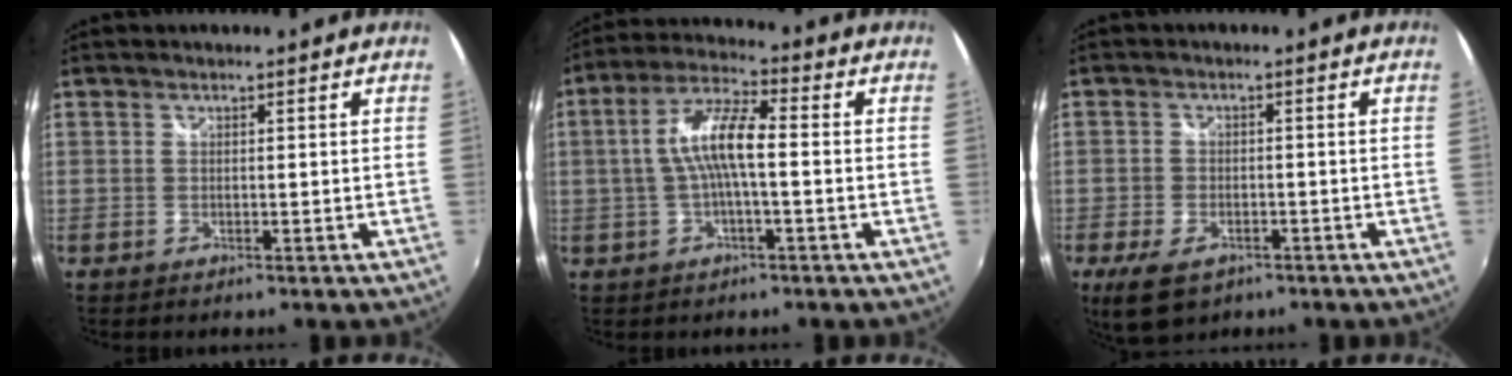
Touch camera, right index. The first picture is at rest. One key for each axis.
{"total": 9.0, "fx": -0.5, "fy": 1.9, "fz": 8.8, "tx": -0.178, "ty": 0.016, "tz": -0.010}
{"total": 7.8, "fx": -4.6, "fy": 4.3, "fz": 4.5, "tx": -0.112, "ty": -0.021, "tz": -0.079}